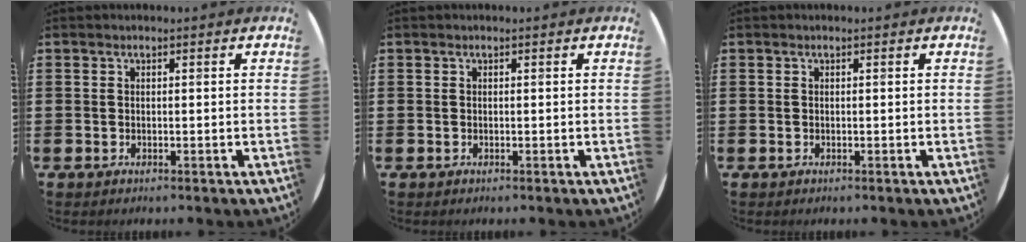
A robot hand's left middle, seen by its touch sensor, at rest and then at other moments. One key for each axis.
{"total": 0.0}
{"total": 0.0}